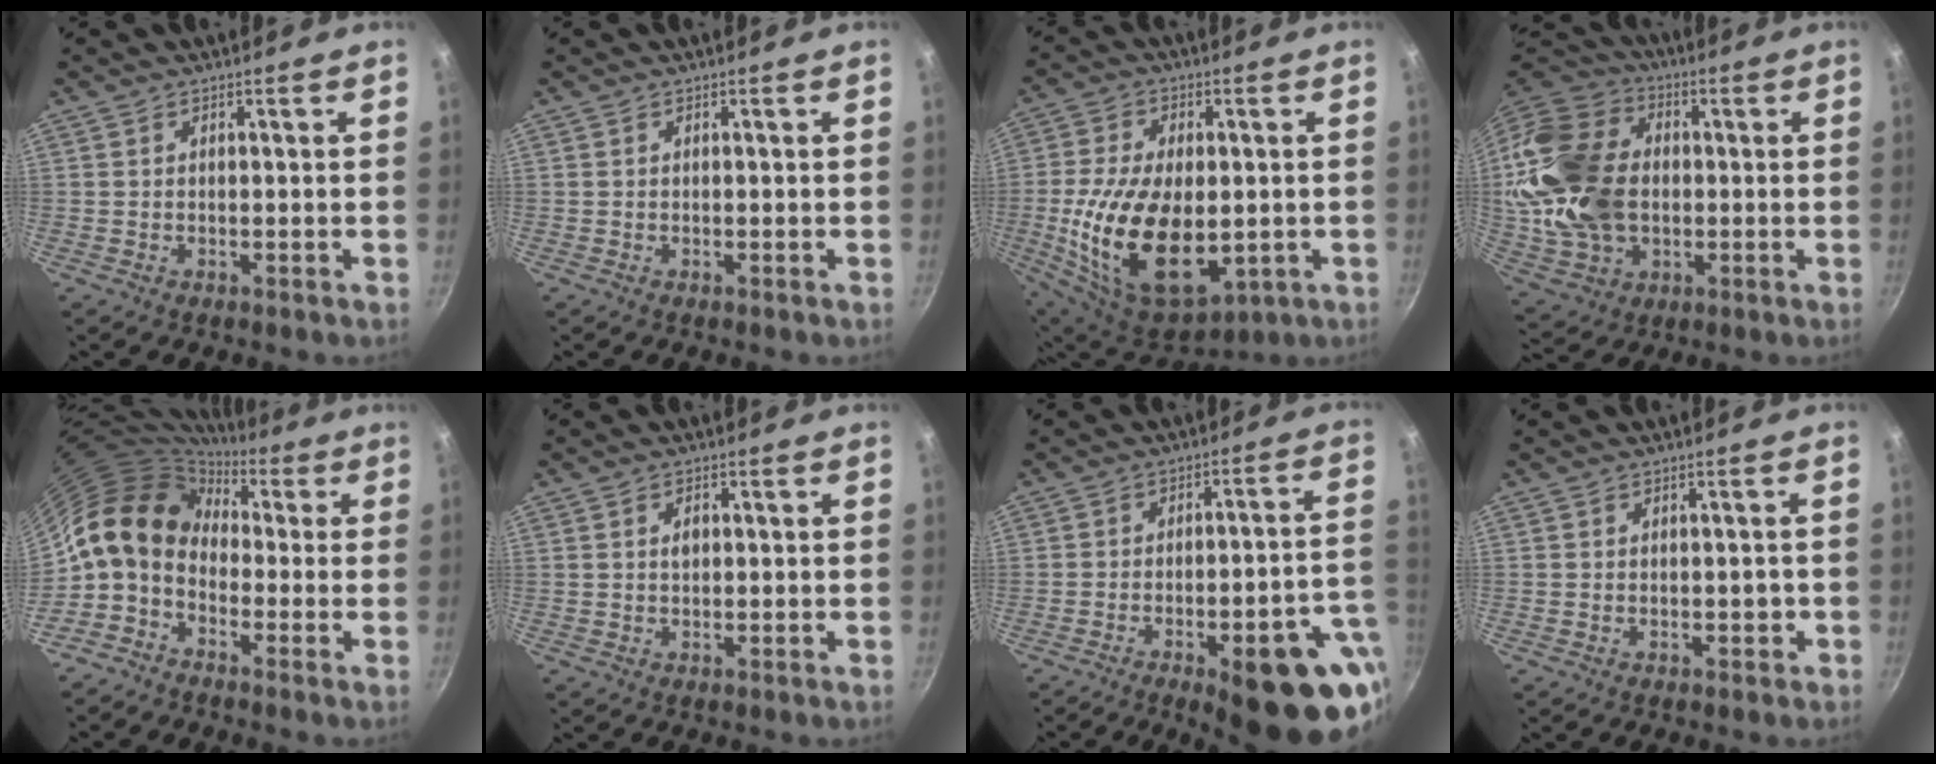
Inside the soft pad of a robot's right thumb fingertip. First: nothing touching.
{"total": 0.0}
{"total": 21.8, "force": [-2.5, 12.6, 17.6], "torque": [-0.317, -0.008, -0.027]}
{"total": 22.5, "force": [0.6, 16.5, 15.3], "torque": [-0.285, 0.024, 0.020]}
{"total": 12.2, "force": [0.1, 9.3, 8.0], "torque": [-0.117, 0.035, -0.023]}
{"total": 2.0, "force": [0.3, 1.4, 1.5], "torque": [-0.019, 0.002, 0.005]}
{"total": 21.9, "force": [-9.4, 7.3, 18.3], "torque": [-0.172, 0.030, -0.120]}
{"total": 1.6, "force": [-0.5, 1.1, 1.1], "torque": [0.000, 0.010, -0.007]}